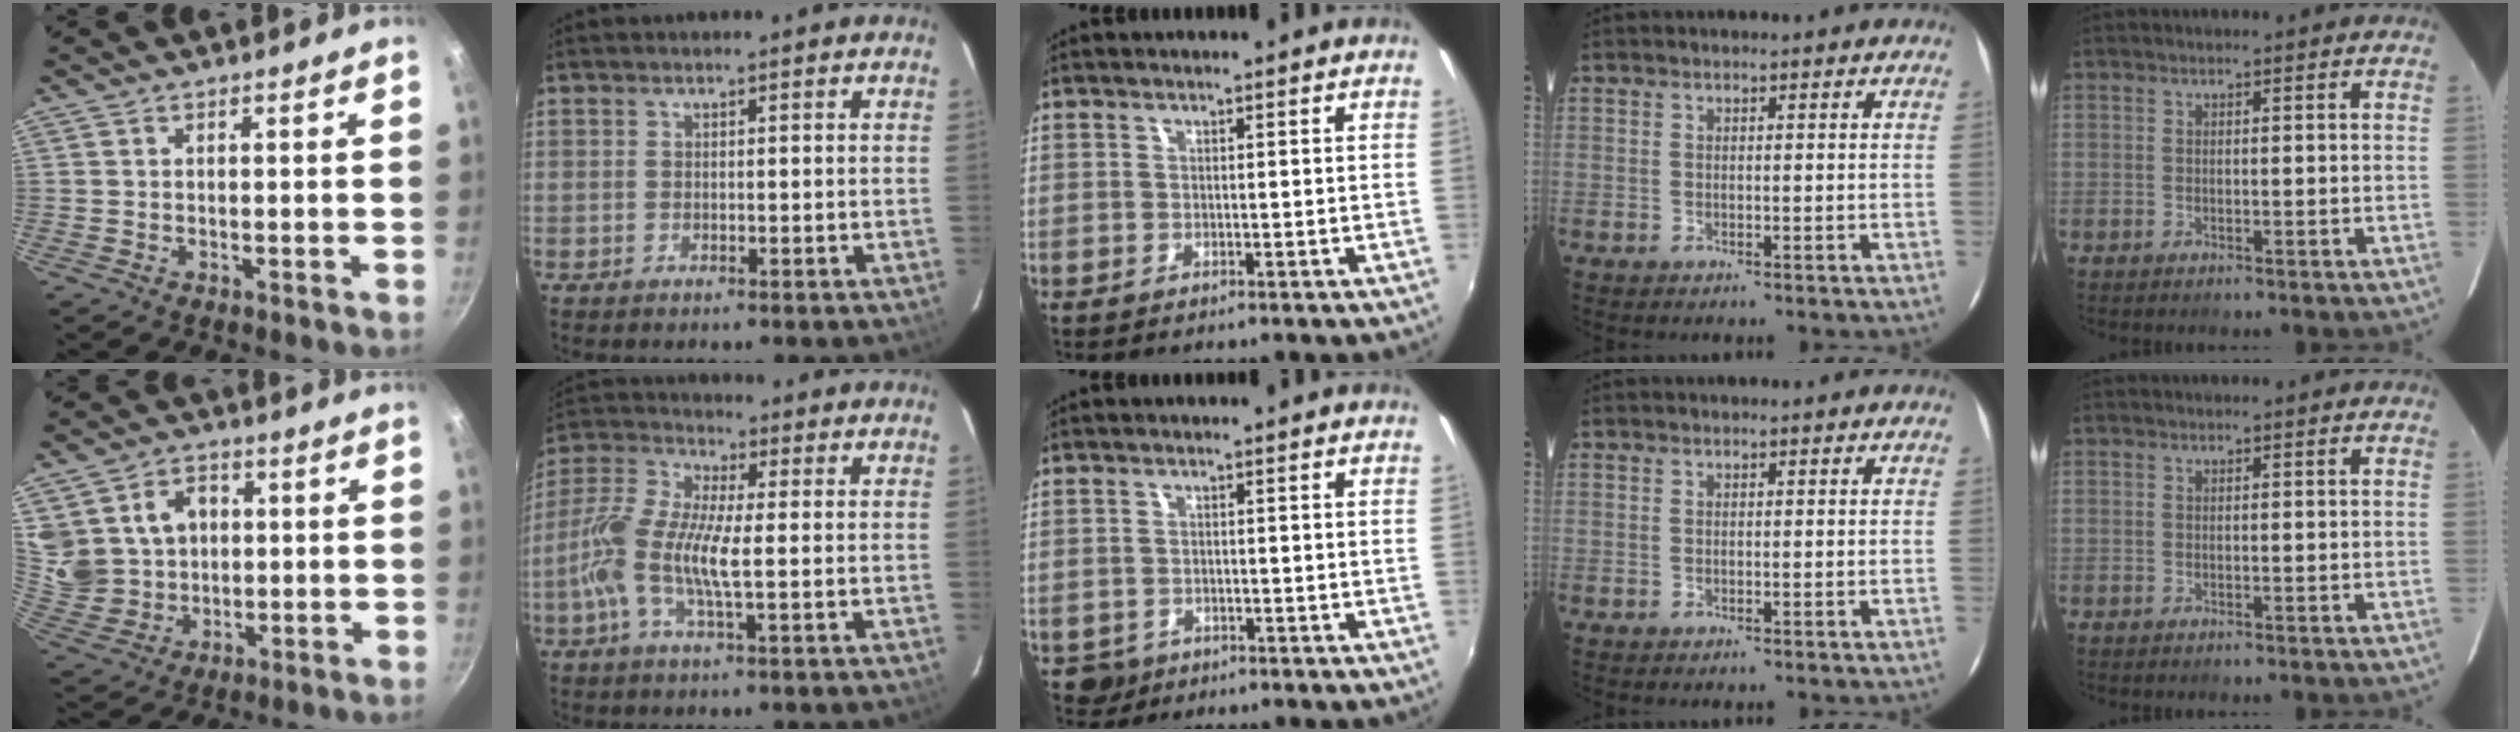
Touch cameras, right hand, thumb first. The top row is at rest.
{"thumb": {"total": 13.4, "force": [2.9, 11.5, 6.3], "torque": [-0.101, -0.006, 0.070]}, "index": {"total": 11.1, "force": [-1.8, 2.4, 10.6], "torque": [-0.232, 0.006, -0.047]}, "middle": {"total": 3.1, "force": [-1.4, 2.6, 0.7], "torque": [-0.021, -0.002, -0.019]}}